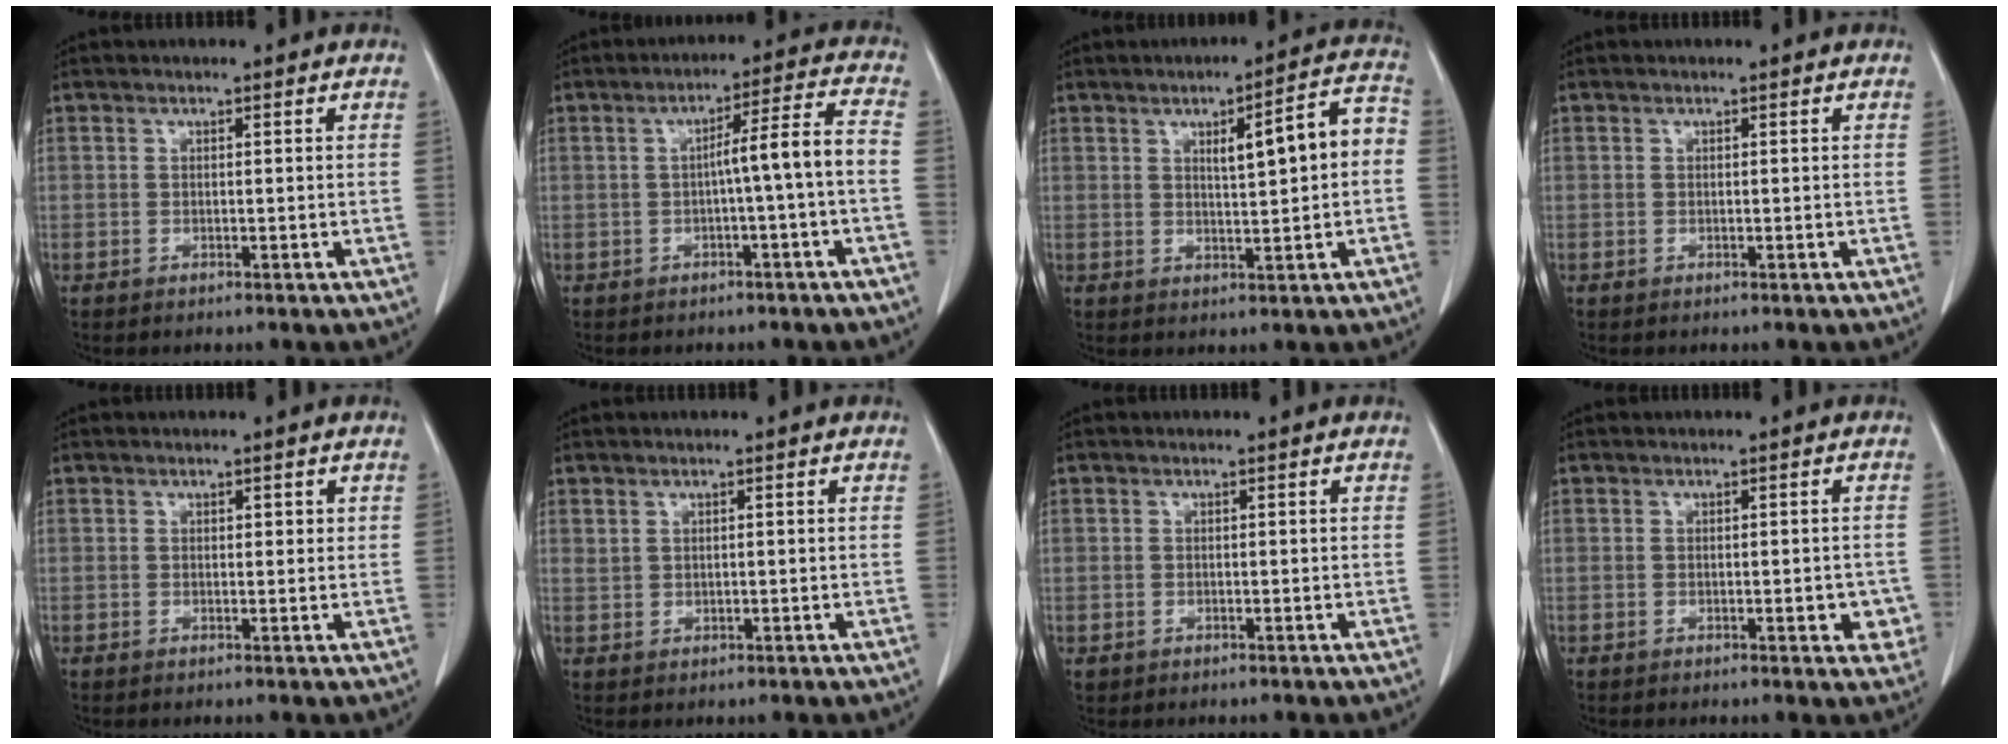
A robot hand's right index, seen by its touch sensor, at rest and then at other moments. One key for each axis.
{"total": 6.6, "fx": -1.3, "fy": -0.9, "fz": 6.5, "tx": -0.097, "ty": 0.021, "tz": -0.015}
{"total": 8.2, "fx": 0.8, "fy": 1.4, "fz": 8.0, "tx": -0.110, "ty": 0.027, "tz": 0.013}
{"total": 0.0}
{"total": 1.1, "fx": 0.5, "fy": 0.6, "fz": 0.8, "tx": -0.007, "ty": 0.000, "tz": 0.006}
{"total": 0.8, "fx": 0.7, "fy": 0.4, "fz": 0.2, "tx": 0.002, "ty": 0.001, "tz": 0.016}
{"total": 0.7, "fx": -0.1, "fy": 0.7, "fz": 0.0, "tx": 0.002, "ty": 0.006, "tz": -0.003}
{"total": 3.3, "fx": -0.9, "fy": 1.4, "fz": 2.8, "tx": -0.018, "ty": 0.001, "tz": -0.007}